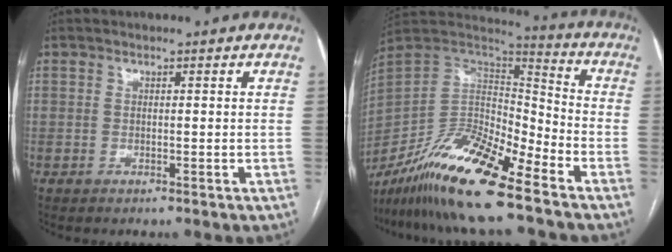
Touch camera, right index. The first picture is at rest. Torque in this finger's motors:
{"motor_torque": [0.35, -1.08, -0.18, -0.13]}